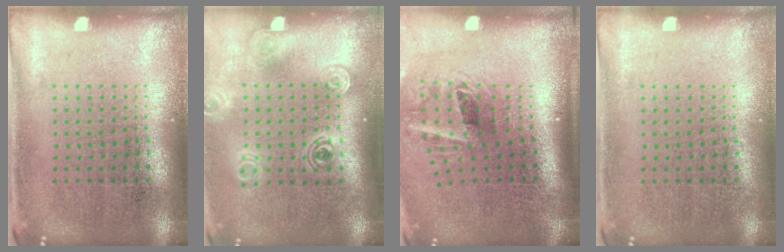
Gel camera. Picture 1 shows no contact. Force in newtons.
{"total": 1.7, "press": 1.4, "slide": 1.0}
{"total": 2.2, "press": 1.3, "slide": 1.8}
{"total": 0.0}